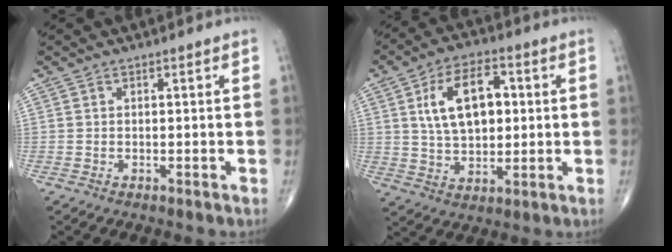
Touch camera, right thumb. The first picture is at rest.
{"total": 13.2, "force": [2.8, 7.7, 10.4], "torque": [-0.157, 0.003, 0.048]}